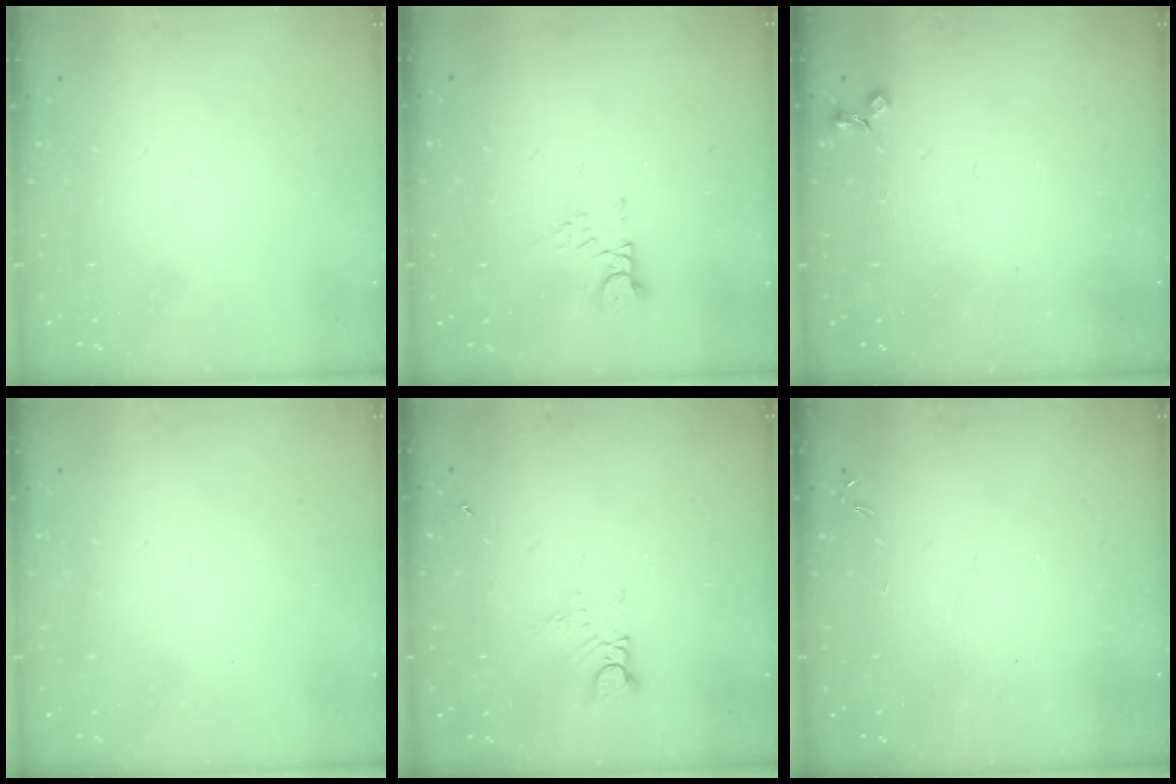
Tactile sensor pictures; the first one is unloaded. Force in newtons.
{"total": 3.4, "press": 3.3, "slide": 0.3}
{"total": 3.7, "press": 3.7, "slide": 0.5}
{"total": 0.0}
{"total": 2.9, "press": 2.9, "slide": 0.3}
{"total": 0.0}